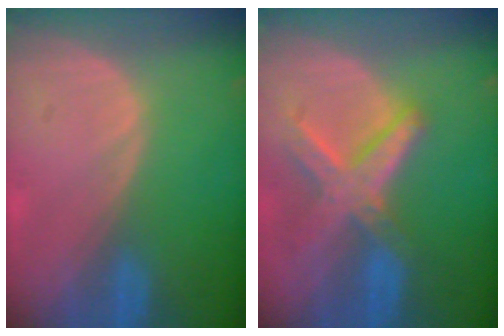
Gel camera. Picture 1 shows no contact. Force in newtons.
{"total": 8.3, "press": 7.1, "slide": 4.3}